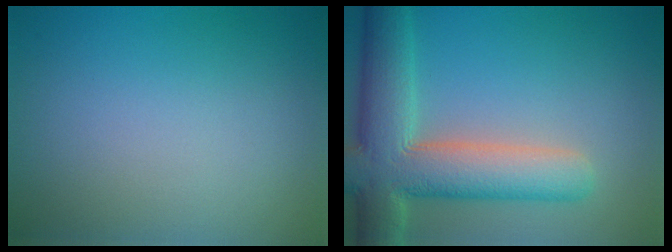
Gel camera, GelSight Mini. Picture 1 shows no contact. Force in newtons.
{"total": 9.5, "press": 9.5, "slide": 1.2}